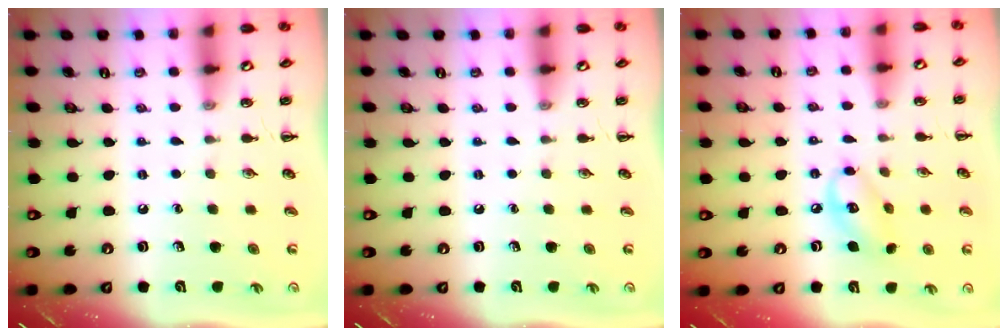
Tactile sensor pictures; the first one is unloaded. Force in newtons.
{"total": 0.0}
{"total": 8.8, "press": 8.6, "slide": 1.4}